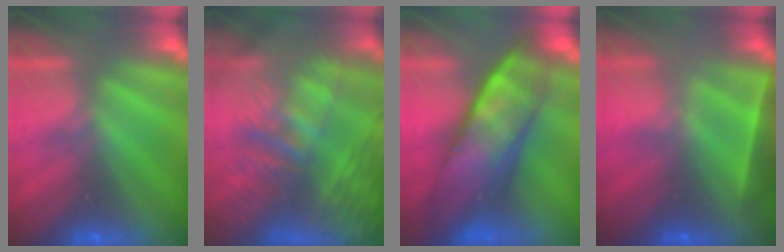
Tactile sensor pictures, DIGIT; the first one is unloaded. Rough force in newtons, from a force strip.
{"total": 9.7}
{"total": 10.5}
{"total": 4.6}